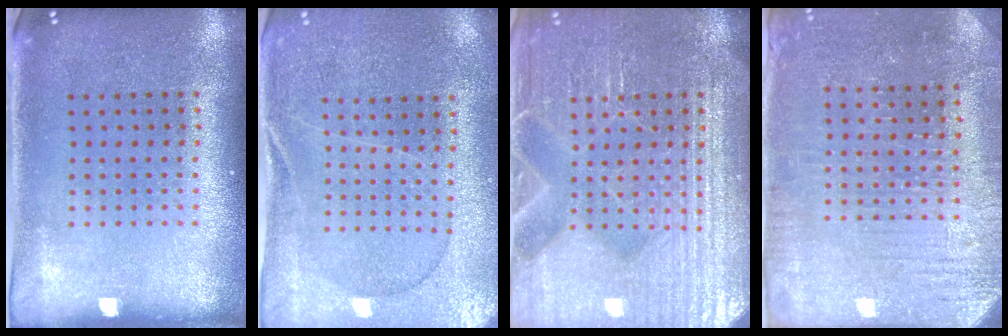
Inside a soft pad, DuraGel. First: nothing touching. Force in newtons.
{"total": 0.5, "press": 0.4, "slide": 0.4}
{"total": 4.8, "press": 4.7, "slide": 0.6}
{"total": 3.0, "press": 2.9, "slide": 0.6}